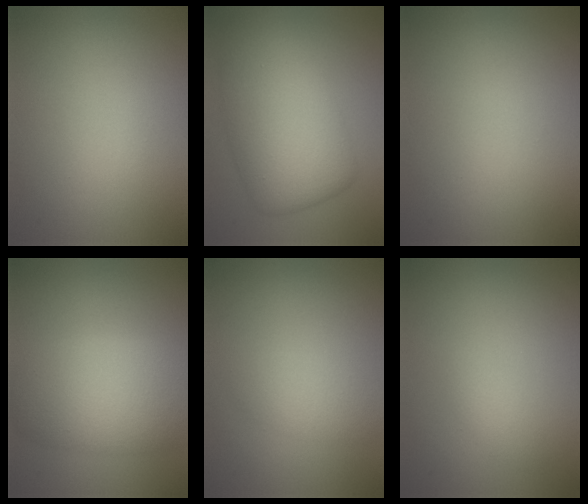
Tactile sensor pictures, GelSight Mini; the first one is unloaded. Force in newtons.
{"total": 8.8, "press": 8.8, "slide": 0.2}
{"total": 0.0}
{"total": 8.0, "press": 8.0, "slide": 0.2}
{"total": 2.2, "press": 2.2, "slide": 0.1}
{"total": 1.0, "press": 1.0, "slide": 0.1}